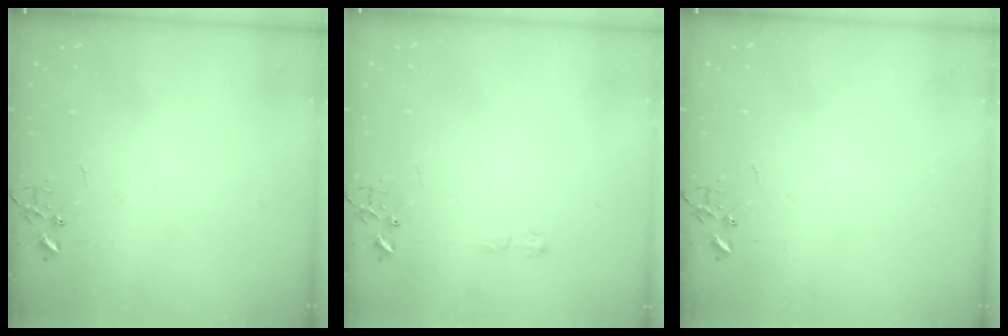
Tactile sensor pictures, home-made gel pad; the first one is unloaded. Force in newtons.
{"total": 4.2, "press": 4.2, "slide": 0.5}
{"total": 0.0}